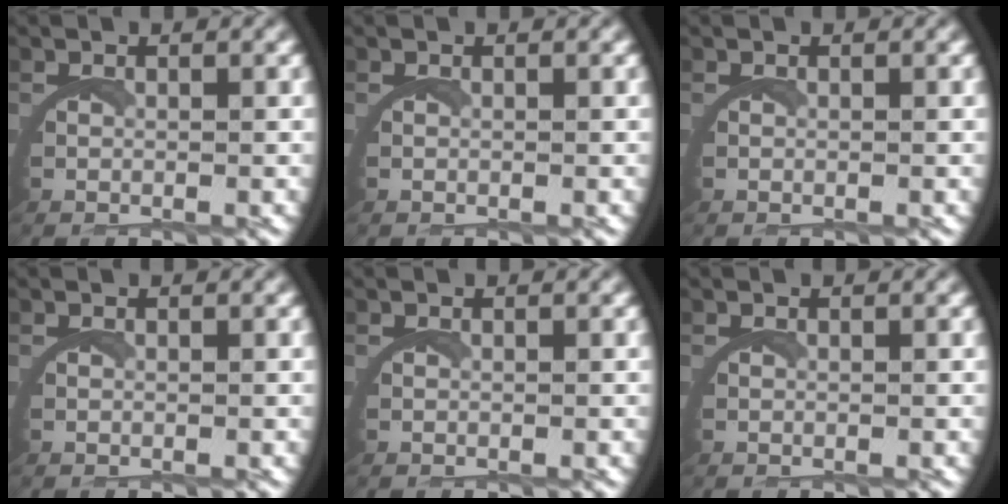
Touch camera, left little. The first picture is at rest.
{"total": 0.0}
{"total": 0.0}
{"total": 0.0}
{"total": 0.0}
{"total": 0.0}